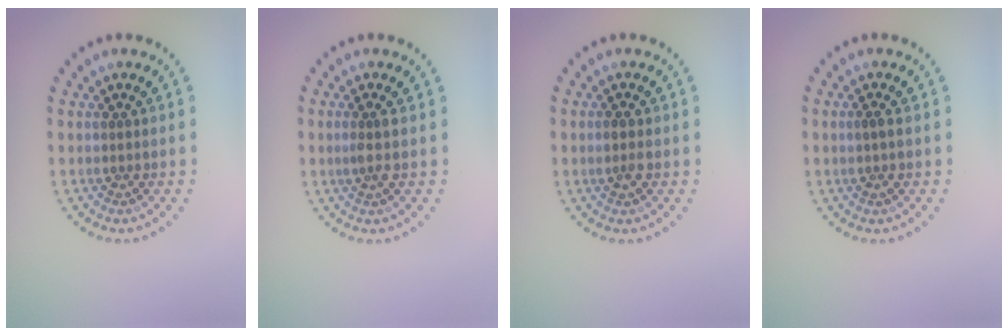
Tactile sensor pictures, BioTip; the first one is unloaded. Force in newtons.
{"total": 1.4, "press": 1.0, "slide": 1.0}
{"total": 1.4, "press": 1.4, "slide": 0.3}
{"total": 1.1, "press": 1.0, "slide": 0.4}